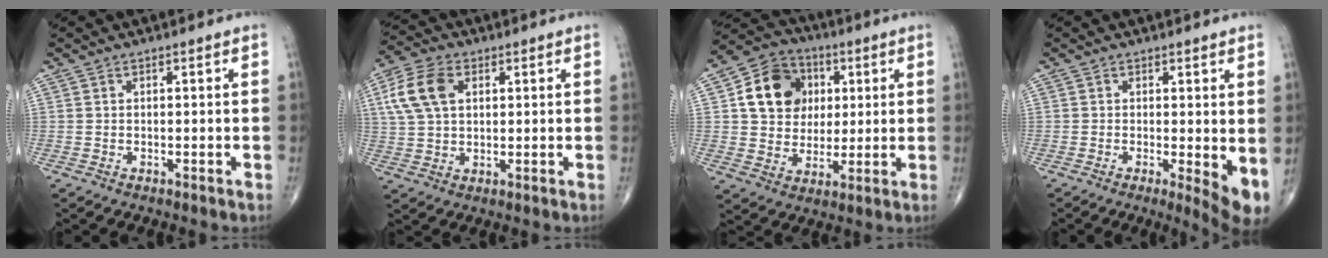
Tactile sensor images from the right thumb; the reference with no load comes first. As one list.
[{"total": 9.9, "force": [2.9, 6.3, 7.1], "torque": [-0.143, 0.008, 0.054]}, {"total": 13.8, "force": [3.3, 11.5, 7.0], "torque": [-0.089, 0.002, 0.055]}, {"total": 5.9, "force": [-0.1, 1.6, 5.6], "torque": [-0.076, -0.015, -0.002]}]